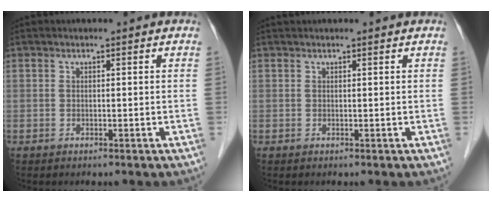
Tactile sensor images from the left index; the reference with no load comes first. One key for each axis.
{"total": 0.9, "fx": 0.9, "fy": 0.0, "fz": 0.2, "tx": -0.005, "ty": 0.012, "tz": 0.017}